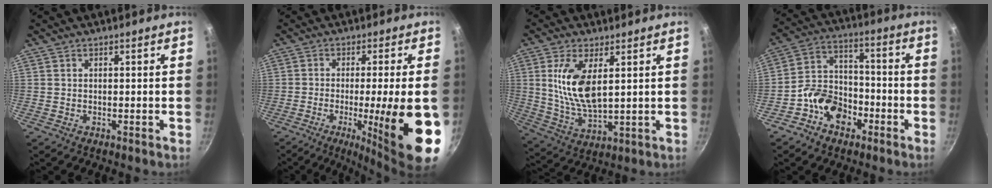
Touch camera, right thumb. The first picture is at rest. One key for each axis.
{"total": 17.9, "fx": -4.7, "fy": 2.4, "fz": 17.1, "tx": -0.234, "ty": -0.001, "tz": -0.057}
{"total": 11.5, "fx": 2.9, "fy": 5.1, "fz": 9.9, "tx": -0.190, "ty": -0.019, "tz": 0.064}
{"total": 11.0, "fx": -5.5, "fy": 7.8, "fz": 5.4, "tx": -0.061, "ty": 0.054, "tz": -0.111}